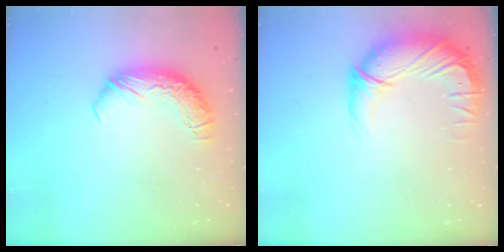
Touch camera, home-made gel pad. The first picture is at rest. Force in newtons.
{"total": 2.9, "press": 0.1, "slide": 2.9}